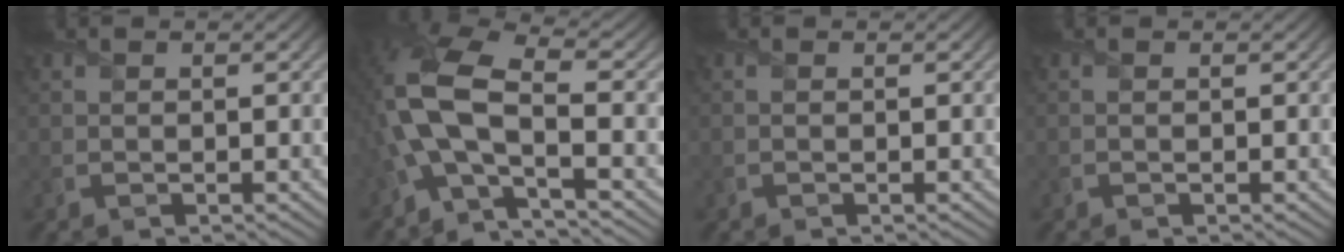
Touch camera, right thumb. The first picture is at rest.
{"total": 12.4, "force": [-1.9, 5.1, 11.2], "torque": [-0.269, 0.010, -0.053]}
{"total": 0.0}
{"total": 0.0}